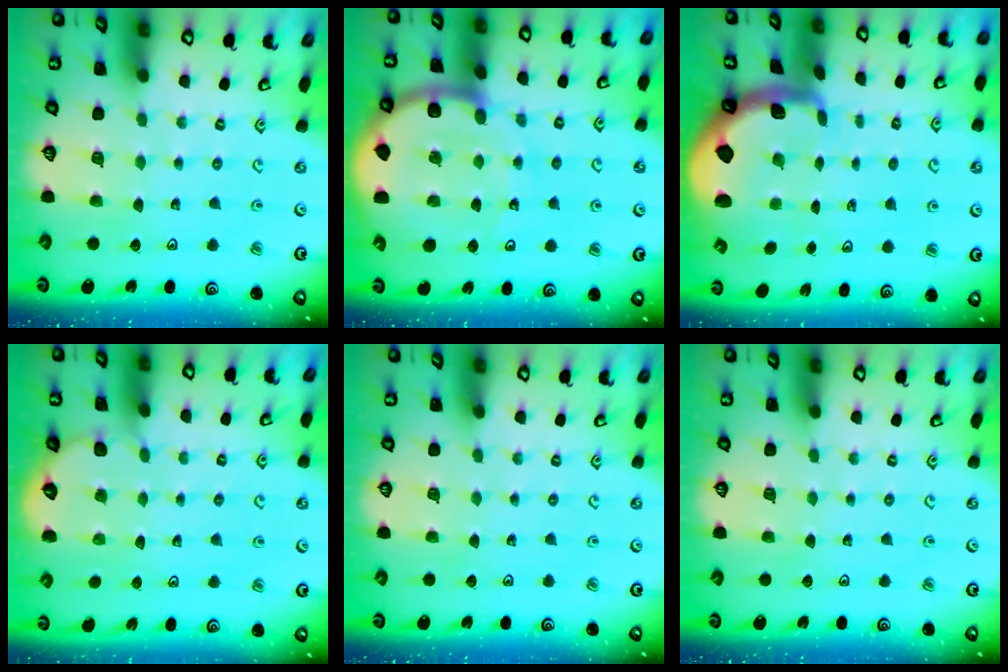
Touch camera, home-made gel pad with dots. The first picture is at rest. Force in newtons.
{"total": 12.4, "press": 12.4, "slide": 1.4}
{"total": 1.7, "press": 1.7, "slide": 0.4}
{"total": 2.0, "press": 2.0, "slide": 0.1}
{"total": 0.0}
{"total": 0.0}